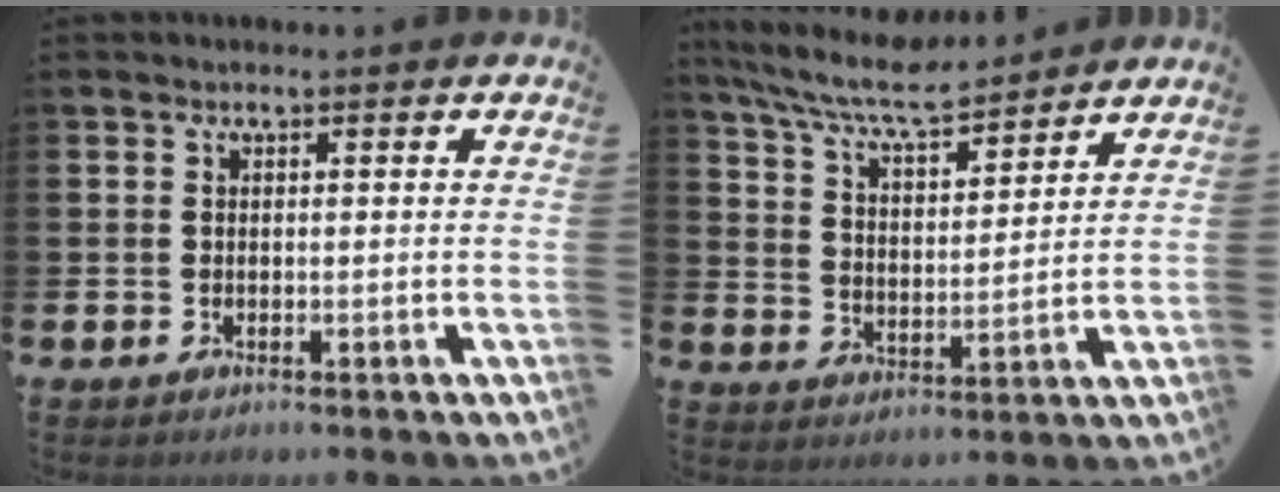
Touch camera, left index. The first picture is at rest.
{"total": 8.1, "force": [7.5, 0.9, 2.9], "torque": [-0.088, -0.040, 0.134]}